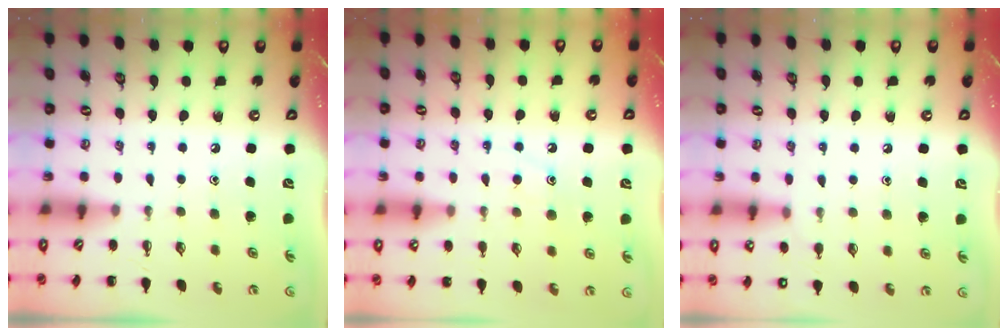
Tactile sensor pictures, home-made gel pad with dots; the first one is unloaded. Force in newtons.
{"total": 9.3, "press": 9.3, "slide": 1.1}
{"total": 7.3, "press": 7.0, "slide": 2.0}